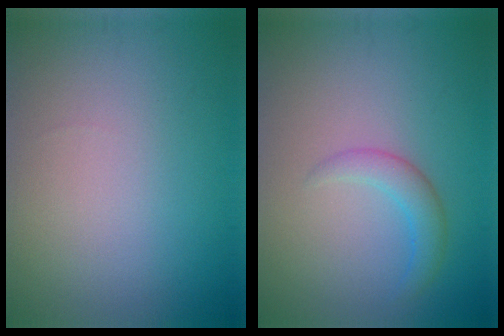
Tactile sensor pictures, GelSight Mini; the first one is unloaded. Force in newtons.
{"total": 2.0, "press": 2.0, "slide": 0.1}